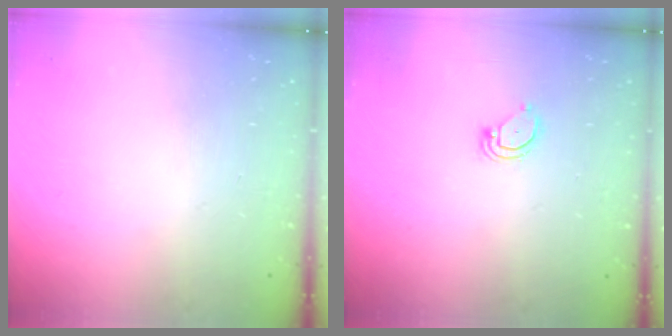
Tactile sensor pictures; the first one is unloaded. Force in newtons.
{"total": 2.9, "press": 2.9, "slide": 0.2}